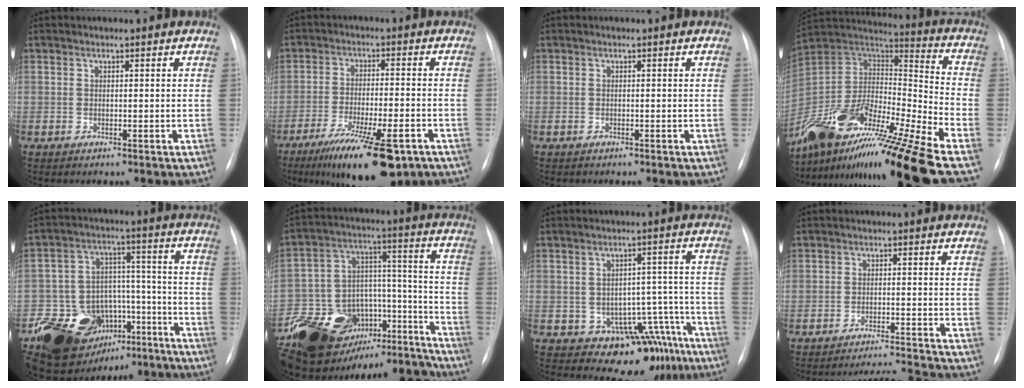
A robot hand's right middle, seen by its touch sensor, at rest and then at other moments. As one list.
[{"total": 15.2, "force": [-9.9, 3.2, 11.2], "torque": [-0.166, -0.028, -0.154]}, {"total": 0.0}, {"total": 30.5, "force": [-22.2, 2.3, 20.8], "torque": [-0.369, -0.040, -0.399]}, {"total": 18.9, "force": [-11.9, 12.5, 7.8], "torque": [-0.116, 0.087, -0.166]}, {"total": 27.1, "force": [-22.0, 12.6, 9.6], "torque": [-0.175, 0.051, -0.329]}, {"total": 11.5, "force": [-7.6, 7.2, 4.7], "torque": [-0.019, 0.053, -0.092]}, {"total": 5.7, "force": [-5.1, -2.7, -0.6], "torque": [0.002, 0.000, -0.085]}]